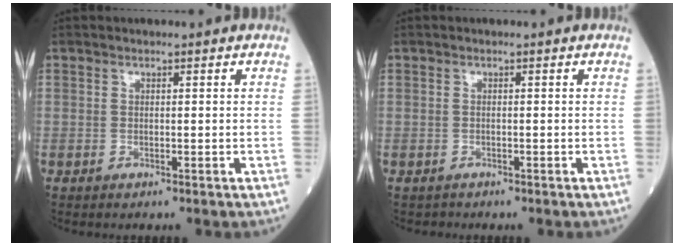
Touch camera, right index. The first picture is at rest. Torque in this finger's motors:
{"motor_torque": [0.16, -0.10, 0.04, 0.01]}